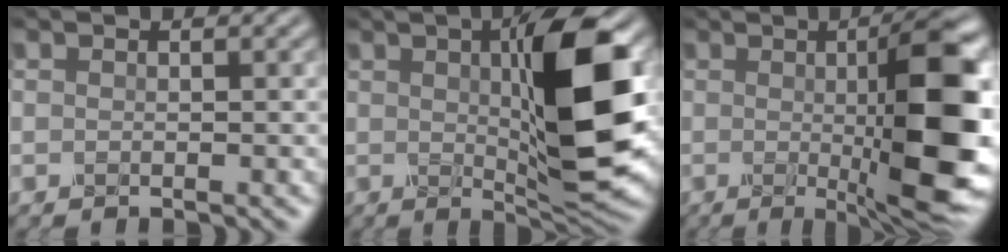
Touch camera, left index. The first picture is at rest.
{"total": 10.9, "force": [1.6, 2.6, 10.4], "torque": [-0.150, -0.005, 0.032]}
{"total": 12.6, "force": [-0.1, 2.8, 12.3], "torque": [-0.135, -0.007, 0.000]}